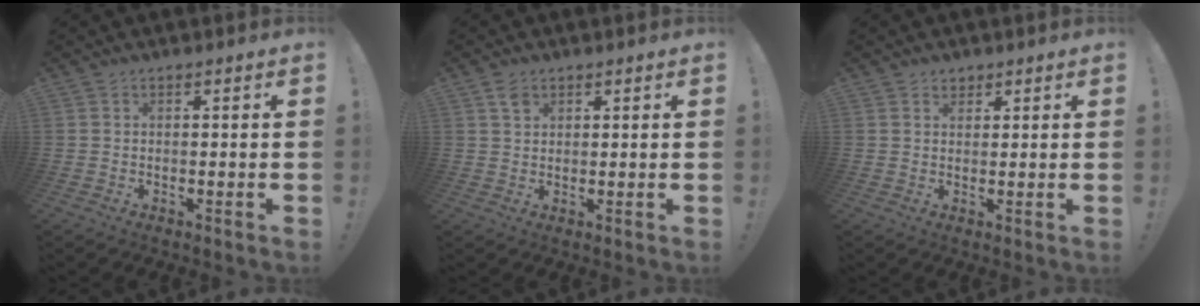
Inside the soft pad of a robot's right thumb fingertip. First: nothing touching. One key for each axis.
{"total": 2.9, "fx": 1.7, "fy": 2.0, "fz": 1.3, "tx": -0.008, "ty": -0.006, "tz": 0.029}
{"total": 2.1, "fx": 1.5, "fy": 1.4, "fz": 0.2, "tx": 0.016, "ty": -0.013, "tz": 0.024}